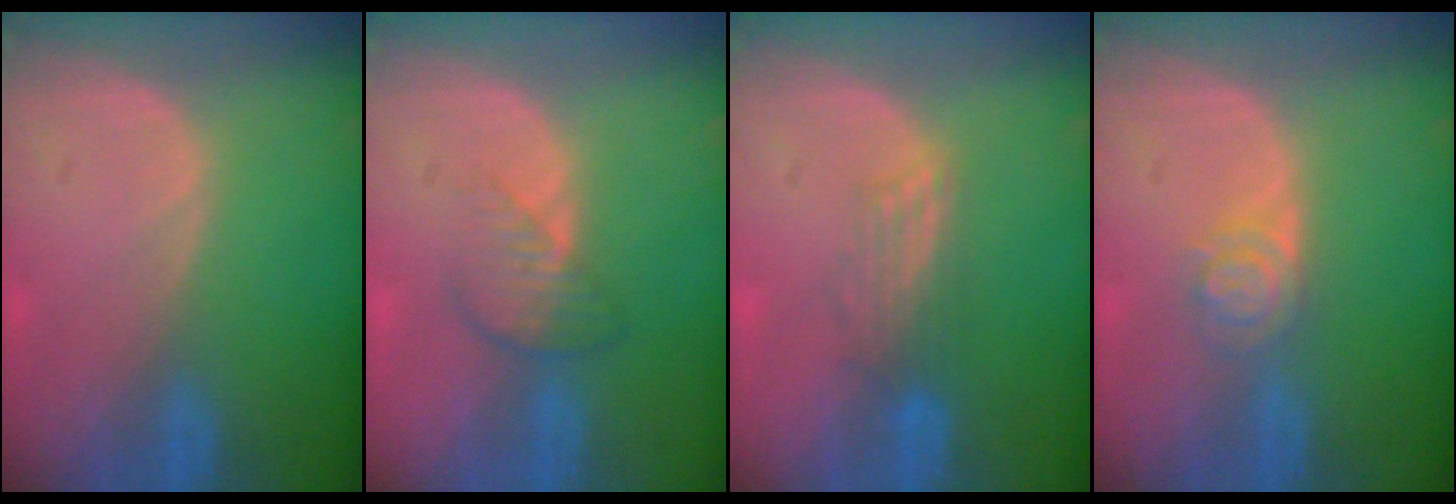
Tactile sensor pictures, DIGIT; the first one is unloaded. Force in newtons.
{"total": 3.8, "press": 3.4, "slide": 1.6}
{"total": 2.7, "press": 2.7, "slide": 0.4}
{"total": 4.0, "press": 3.7, "slide": 1.5}